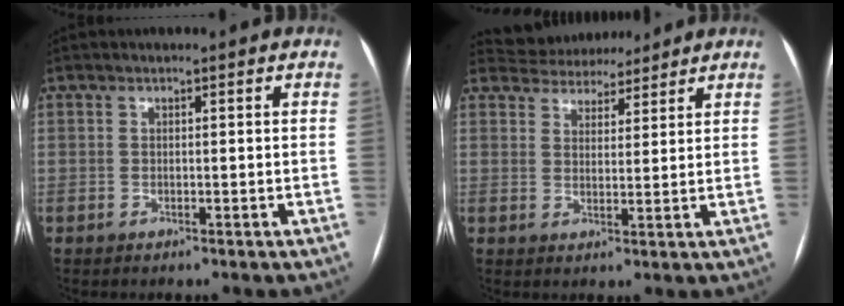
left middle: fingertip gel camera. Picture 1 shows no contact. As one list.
[{"total": 8.2, "force": [7.6, 2.7, 1.2], "torque": [-0.016, 0.017, 0.113]}]